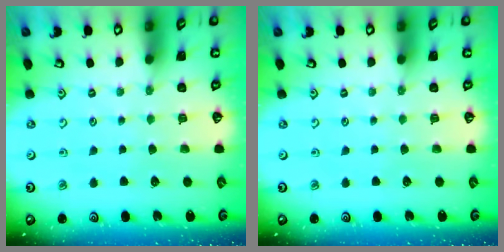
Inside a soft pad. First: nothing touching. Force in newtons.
{"total": 0.0}